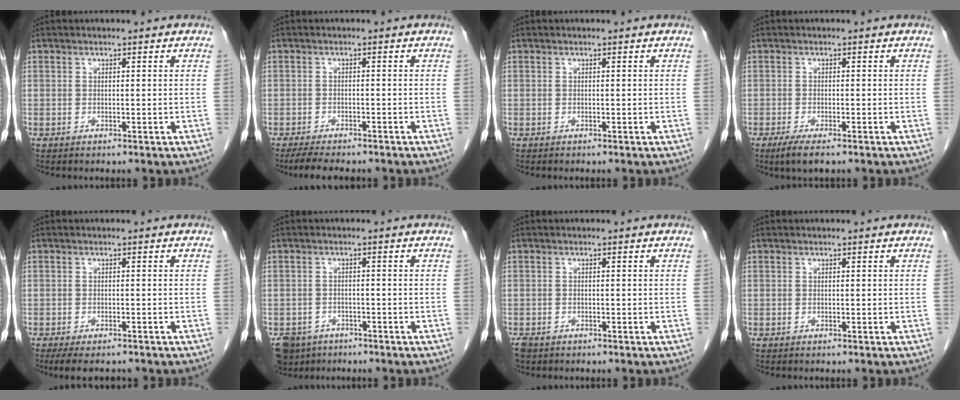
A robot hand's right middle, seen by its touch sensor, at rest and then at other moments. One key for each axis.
{"total": 6.3, "fx": -5.3, "fy": 1.7, "fz": 2.9, "tx": -0.051, "ty": -0.013, "tz": -0.079}
{"total": 0.0}
{"total": 3.5, "fx": -2.3, "fy": 0.7, "fz": 2.5, "tx": -0.048, "ty": -0.009, "tz": -0.038}
{"total": 5.9, "fx": -4.9, "fy": 1.9, "fz": 2.7, "tx": -0.040, "ty": -0.010, "tz": -0.073}
{"total": 5.3, "fx": -4.1, "fy": 3.4, "fz": 0.7, "tx": -0.012, "ty": 0.000, "tz": -0.067}
{"total": 2.0, "fx": -1.5, "fy": 1.2, "fz": 0.6, "tx": -0.019, "ty": -0.002, "tz": -0.025}
{"total": 0.0}